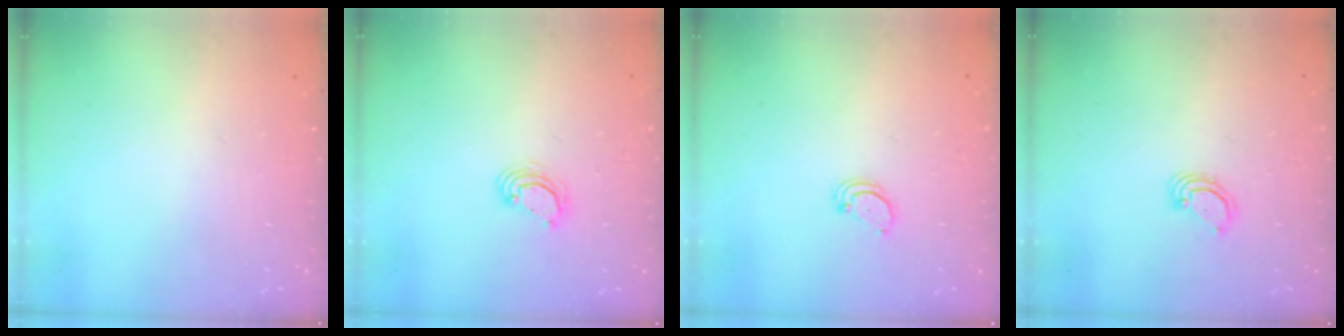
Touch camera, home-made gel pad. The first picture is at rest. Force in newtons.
{"total": 4.1, "press": 4.1, "slide": 0.2}
{"total": 2.1, "press": 2.1, "slide": 0.2}
{"total": 3.2, "press": 3.2, "slide": 0.3}